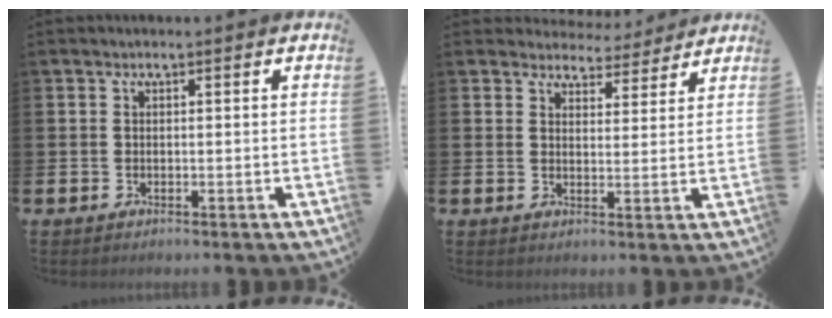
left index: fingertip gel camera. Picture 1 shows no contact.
{"total": 4.1, "force": [4.0, 1.1, -0.4], "torque": [0.006, -0.034, 0.068]}